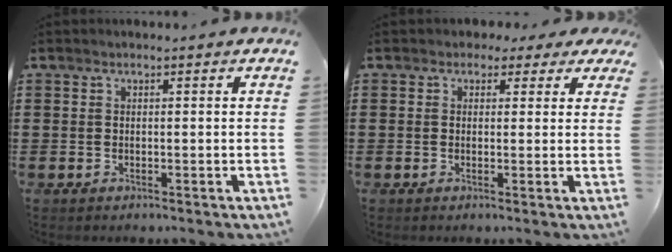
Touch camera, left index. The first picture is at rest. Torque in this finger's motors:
{"motor_torque": [2.14, 0.00, -0.08, -0.21]}